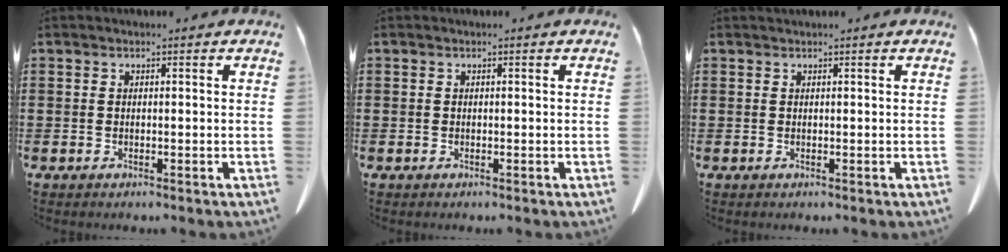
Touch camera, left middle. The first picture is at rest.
{"total": 0.0}
{"total": 0.0}